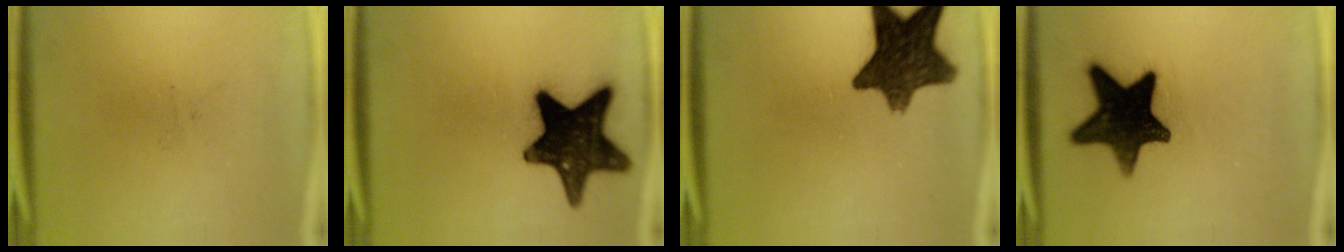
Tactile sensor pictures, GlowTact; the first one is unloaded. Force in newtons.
{"total": 18.2}
{"total": 13.0}
{"total": 15.0}